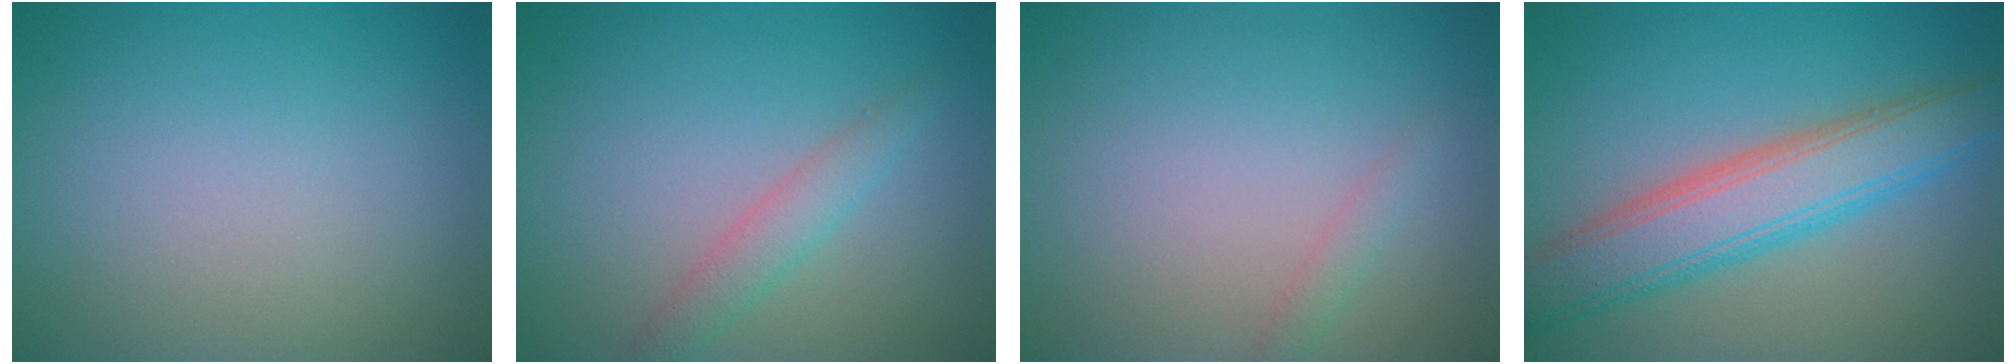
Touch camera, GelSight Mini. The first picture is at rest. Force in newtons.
{"total": 2.1, "press": 2.1, "slide": 0.0}
{"total": 0.9, "press": 0.9, "slide": 0.0}
{"total": 6.9, "press": 6.9, "slide": 0.1}